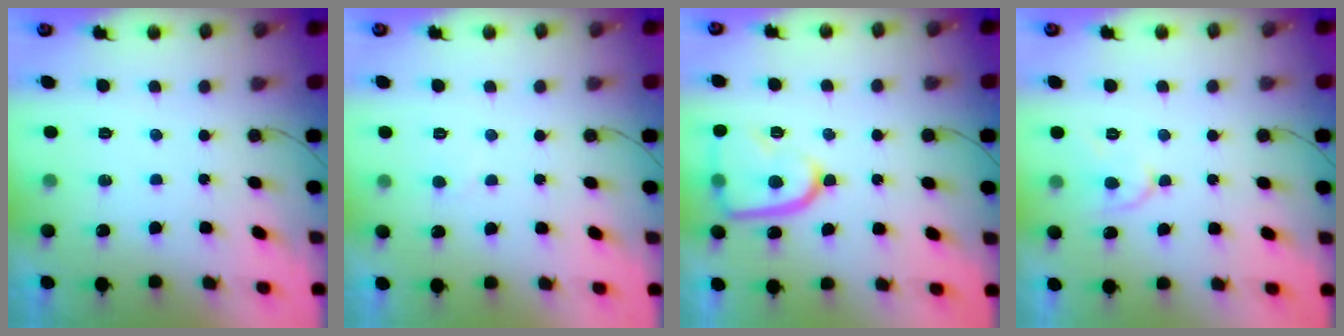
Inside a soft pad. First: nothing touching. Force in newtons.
{"total": 2.0, "press": 2.0, "slide": 0.2}
{"total": 14.7, "press": 14.6, "slide": 1.3}
{"total": 7.0, "press": 6.9, "slide": 0.8}